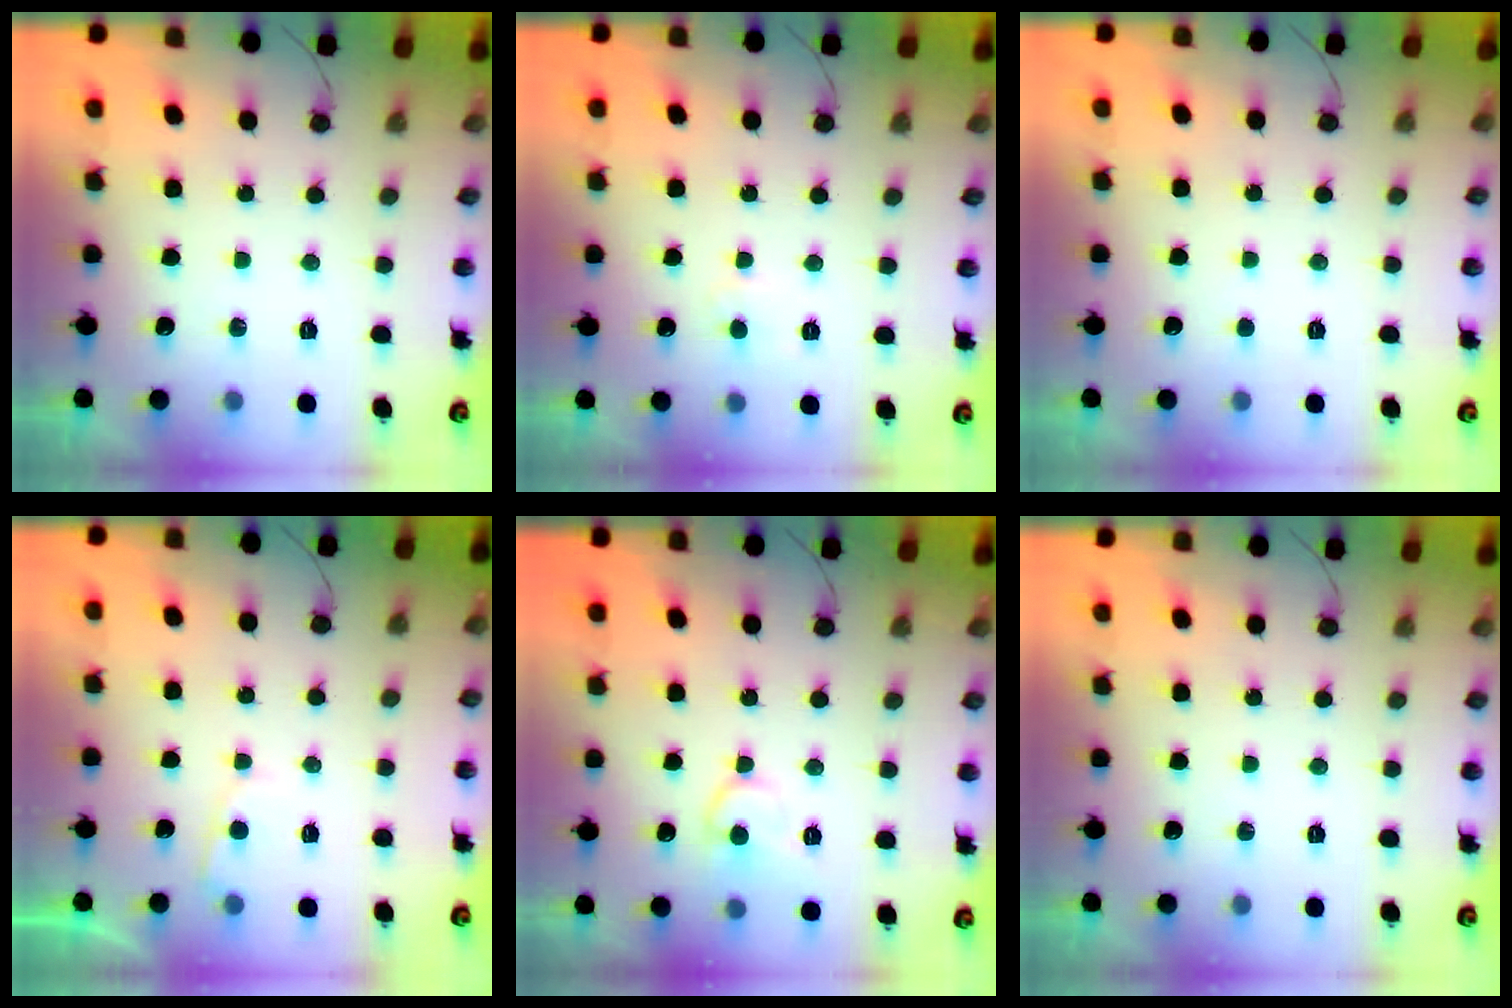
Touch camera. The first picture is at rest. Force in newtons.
{"total": 3.5, "press": 3.5, "slide": 0.4}
{"total": 1.6, "press": 1.6, "slide": 0.2}
{"total": 2.9, "press": 2.8, "slide": 0.3}
{"total": 9.5, "press": 9.5, "slide": 0.8}
{"total": 0.0}